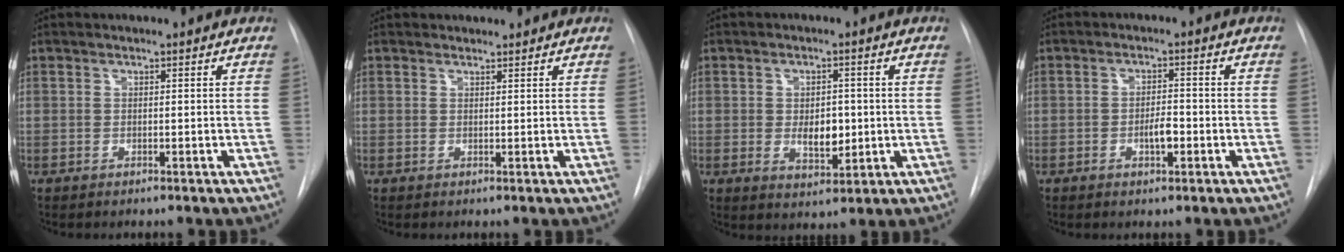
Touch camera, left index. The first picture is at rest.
{"total": 0.6, "force": [0.5, 0.3, -0.2], "torque": [0.001, -0.001, 0.007]}
{"total": 5.0, "force": [-0.9, 2.7, 4.1], "torque": [-0.060, -0.010, -0.006]}
{"total": 2.8, "force": [-1.5, 0.5, 2.4], "torque": [-0.042, -0.005, -0.023]}